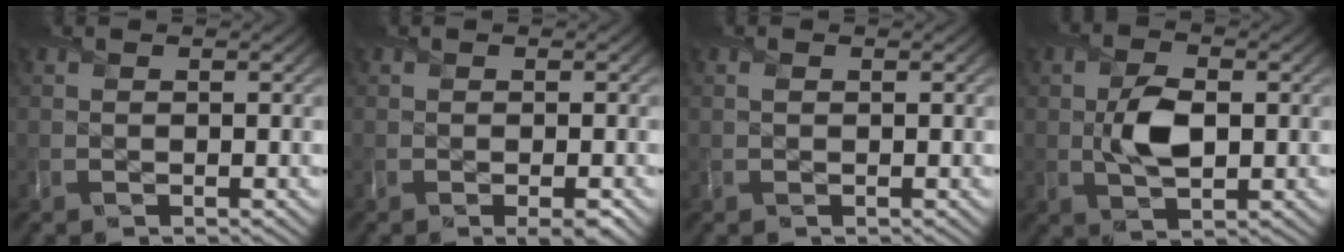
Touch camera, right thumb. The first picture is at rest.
{"total": 1.8, "force": [-0.9, 0.3, 1.5], "torque": [-0.022, -0.003, -0.014]}
{"total": 0.0}
{"total": 5.3, "force": [-0.2, 3.3, 4.2], "torque": [-0.087, -0.007, -0.002]}